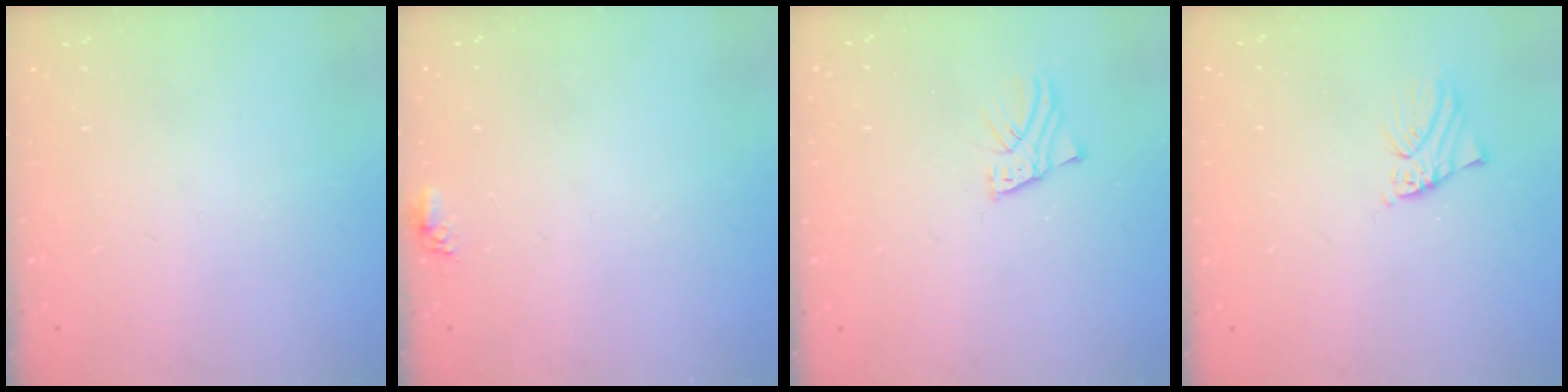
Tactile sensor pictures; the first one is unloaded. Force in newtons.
{"total": 5.6, "press": 5.5, "slide": 0.7}
{"total": 2.0, "press": 2.0, "slide": 0.1}
{"total": 1.6, "press": 1.6, "slide": 0.1}